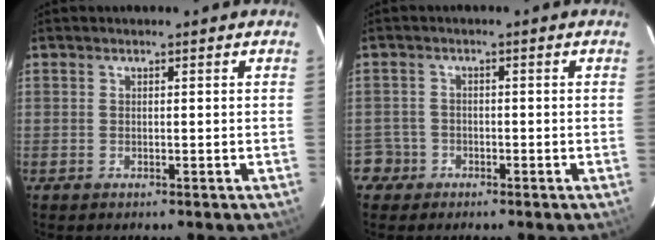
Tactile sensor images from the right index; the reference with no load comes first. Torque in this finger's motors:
{"motor_torque": [-1.05, -0.33, -1.05, -0.21]}